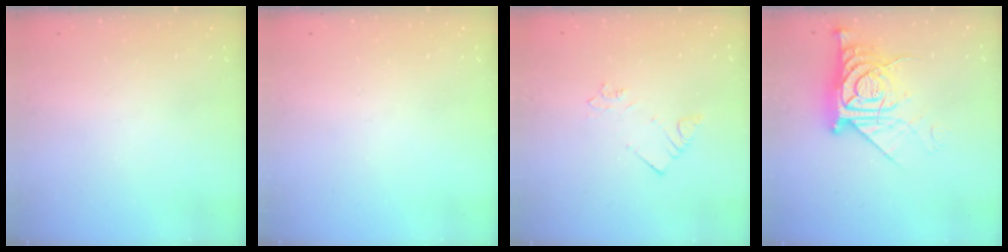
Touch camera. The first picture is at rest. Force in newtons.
{"total": 0.0}
{"total": 2.7, "press": 2.7, "slide": 0.3}
{"total": 14.0, "press": 13.9, "slide": 1.4}